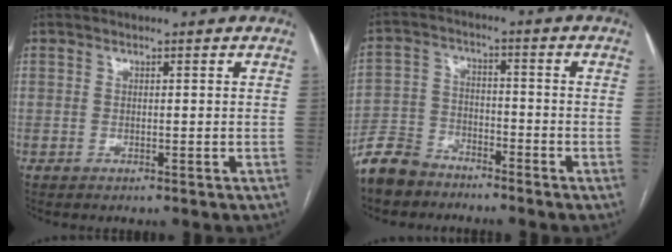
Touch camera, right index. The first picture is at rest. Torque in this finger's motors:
{"motor_torque": [-1.13, -1.02, -0.94, -0.21]}